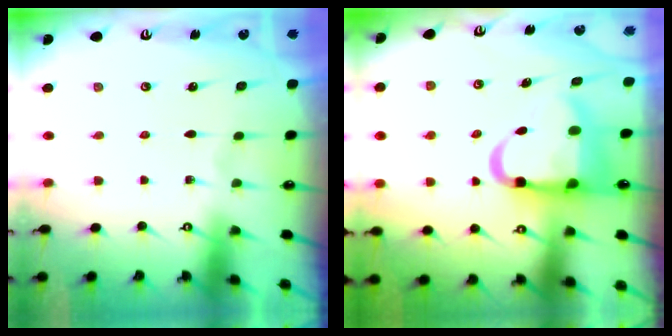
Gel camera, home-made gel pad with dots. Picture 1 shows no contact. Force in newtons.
{"total": 12.0, "press": 11.8, "slide": 2.2}